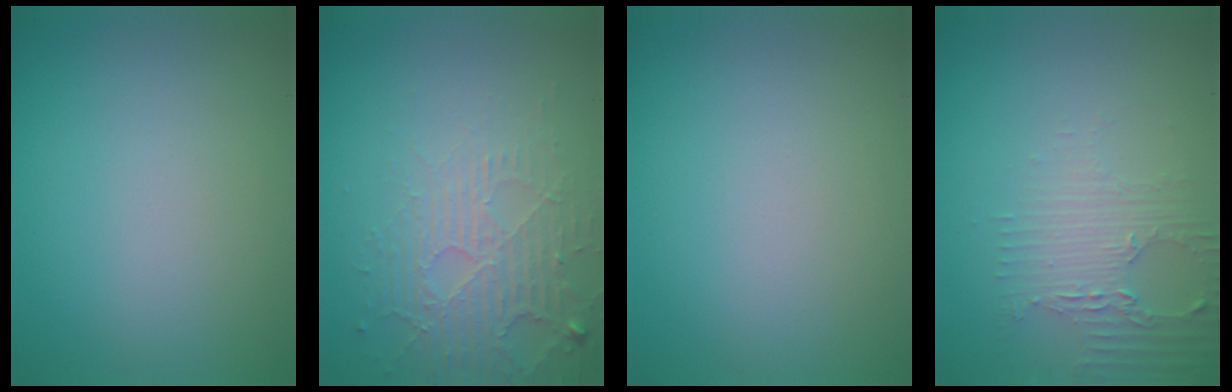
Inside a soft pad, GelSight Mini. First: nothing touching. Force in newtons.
{"total": 5.3, "press": 3.4, "slide": 4.1}
{"total": 0.0}
{"total": 2.9, "press": 2.5, "slide": 1.5}